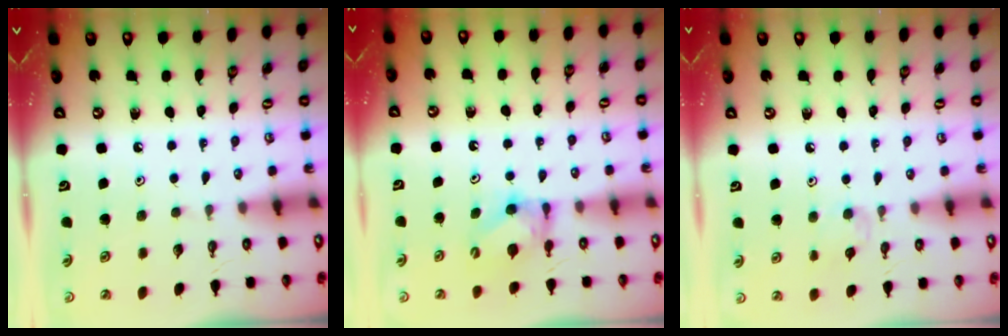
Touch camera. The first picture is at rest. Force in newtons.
{"total": 7.1, "press": 7.1, "slide": 0.1}
{"total": 5.1, "press": 5.0, "slide": 0.7}